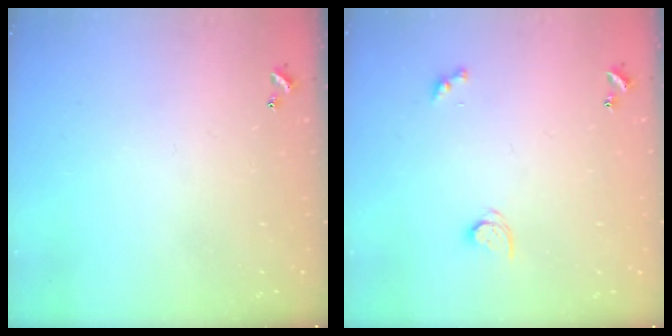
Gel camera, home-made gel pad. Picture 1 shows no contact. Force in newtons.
{"total": 2.1, "press": 2.1, "slide": 0.3}